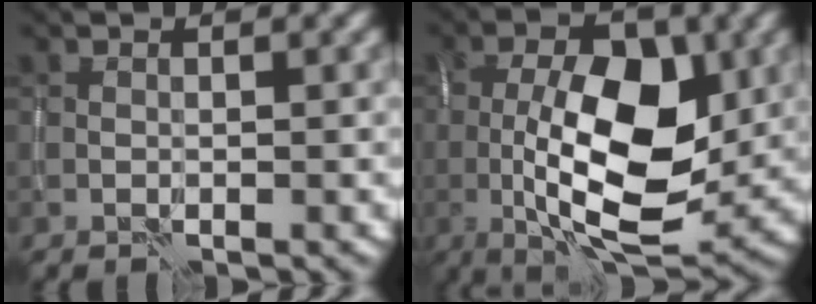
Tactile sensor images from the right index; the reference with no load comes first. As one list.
[{"total": 10.8, "force": [-0.9, 4.8, 9.6], "torque": [-0.152, 0.005, -0.020]}]